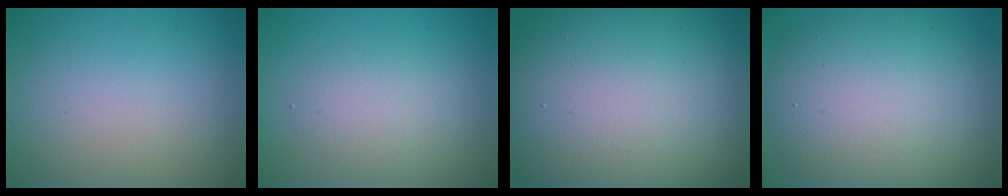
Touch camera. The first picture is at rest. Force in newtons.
{"total": 2.6, "press": 2.6, "slide": 0.1}
{"total": 17.9, "press": 17.9, "slide": 1.2}
{"total": 11.4, "press": 11.4, "slide": 1.0}